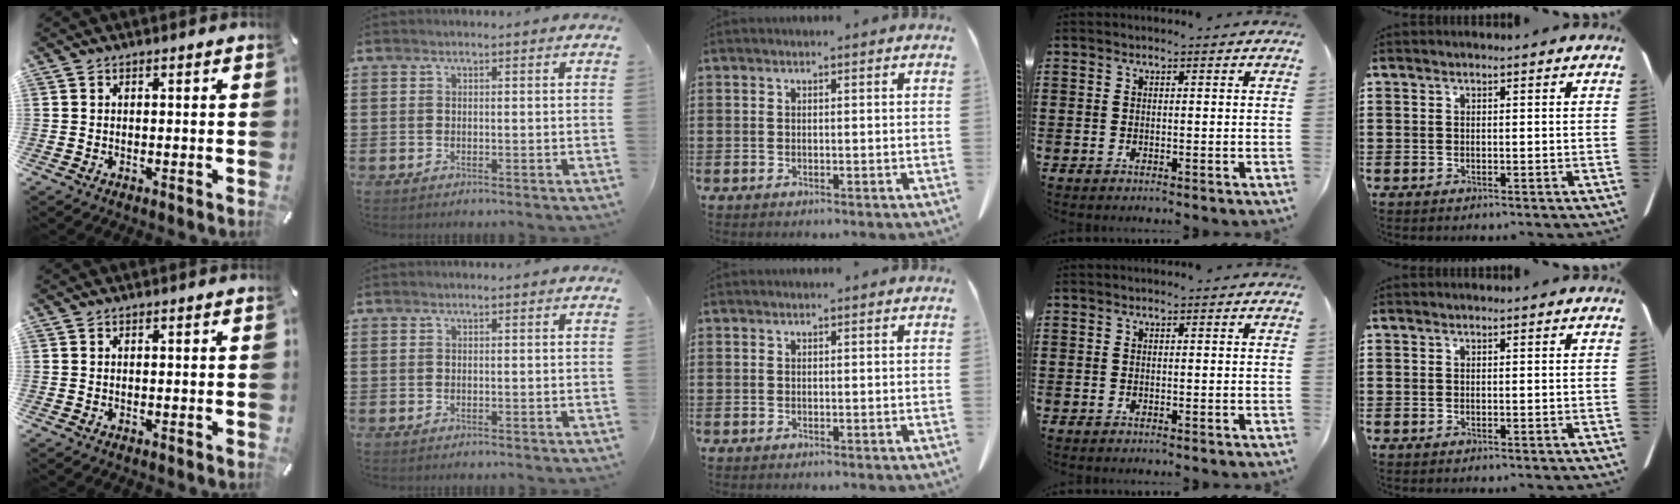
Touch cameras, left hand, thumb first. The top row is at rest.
{}